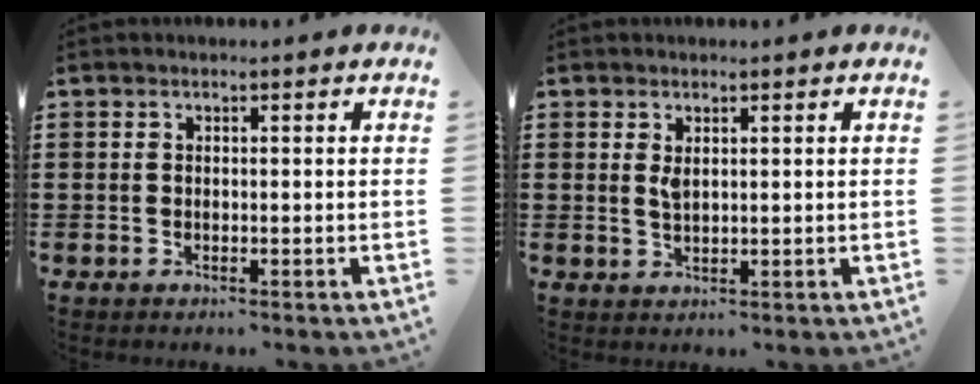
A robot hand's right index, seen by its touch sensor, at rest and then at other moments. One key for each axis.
{"total": 1.8, "fx": 0.9, "fy": 0.8, "fz": 1.4, "tx": -0.030, "ty": 0.003, "tz": 0.016}